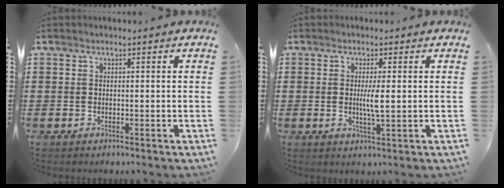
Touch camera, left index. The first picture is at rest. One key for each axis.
{"total": 3.4, "fx": 0.2, "fy": 0.3, "fz": 3.3, "tx": -0.062, "ty": -0.004, "tz": 0.002}